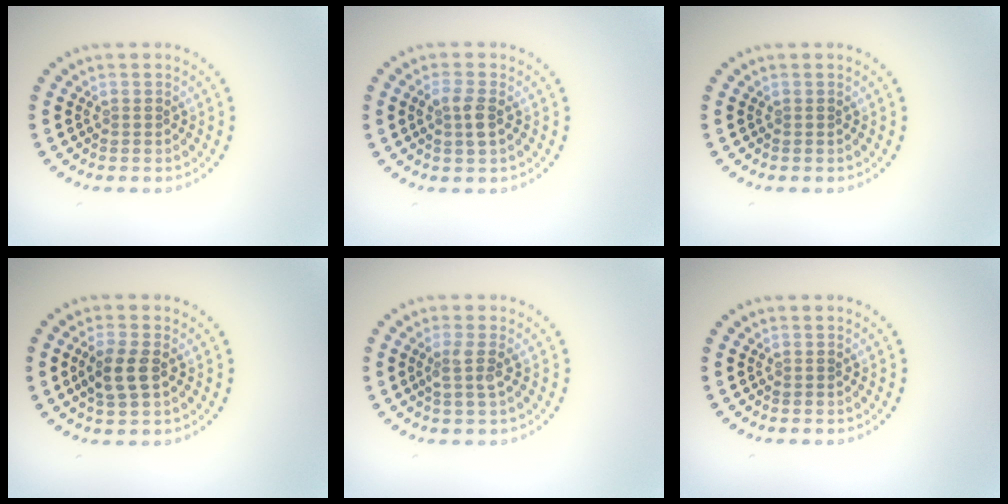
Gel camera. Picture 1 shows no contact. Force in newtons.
{"total": 1.9, "press": 1.9, "slide": 0.4}
{"total": 0.0}
{"total": 2.8, "press": 2.7, "slide": 0.8}
{"total": 1.9, "press": 1.5, "slide": 1.2}
{"total": 0.0}